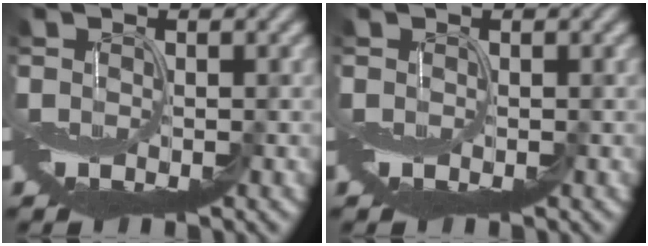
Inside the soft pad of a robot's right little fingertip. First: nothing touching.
{"total": 0.0}